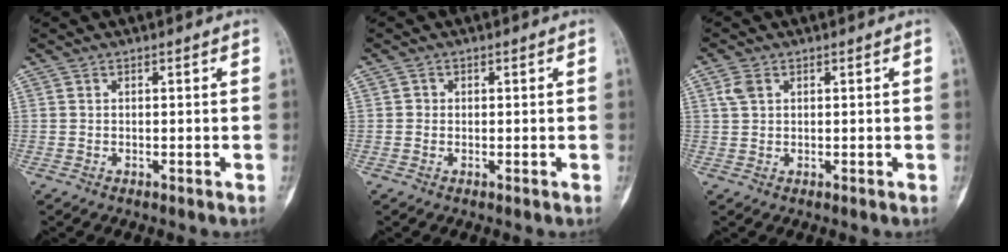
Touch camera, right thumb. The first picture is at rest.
{"total": 0.8, "force": [0.0, 0.8, 0.2], "torque": [0.002, 0.003, -0.002]}
{"total": 2.3, "force": [0.9, 1.6, 1.5], "torque": [-0.032, 0.007, 0.017]}